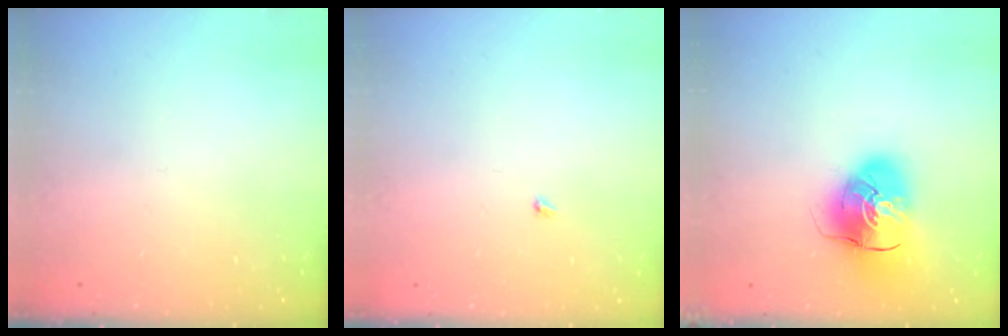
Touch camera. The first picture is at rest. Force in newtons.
{"total": 1.9, "press": 1.9, "slide": 0.3}
{"total": 11.4, "press": 11.3, "slide": 1.8}